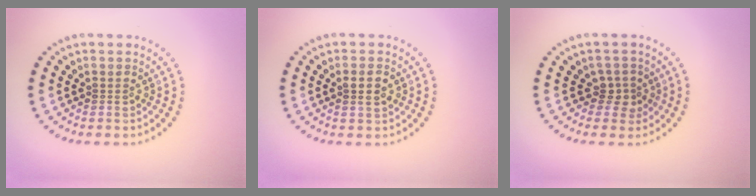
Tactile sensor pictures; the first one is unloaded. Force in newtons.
{"total": 1.6, "press": 1.6, "slide": 0.2}
{"total": 1.8, "press": 1.3, "slide": 1.3}